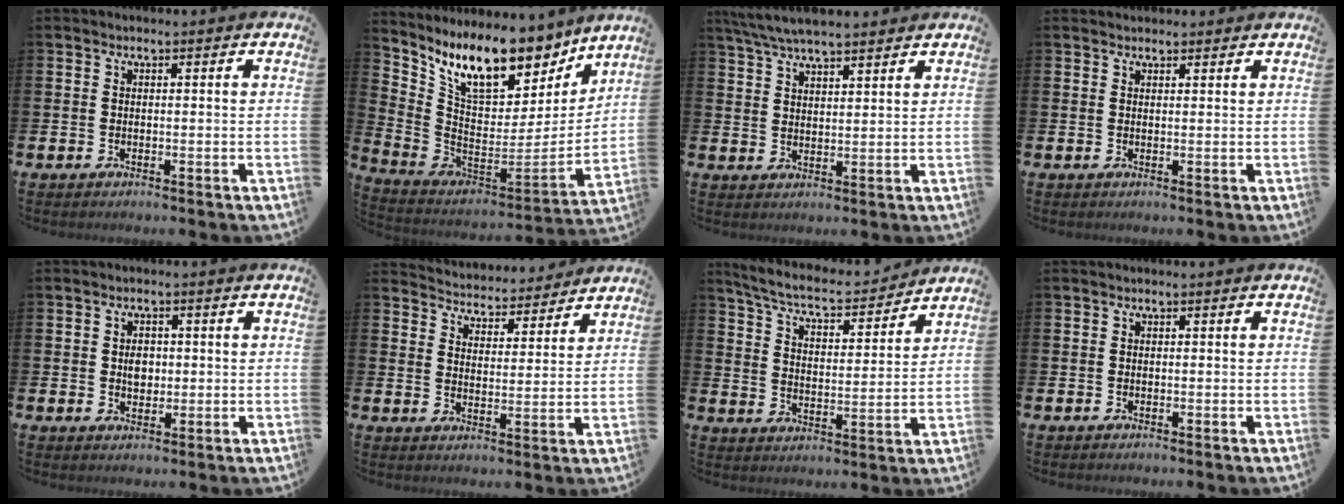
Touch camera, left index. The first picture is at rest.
{"total": 12.4, "force": [9.8, 5.3, 5.5], "torque": [-0.130, -0.062, 0.175]}
{"total": 5.8, "force": [5.4, 0.9, 1.8], "torque": [-0.052, -0.014, 0.100]}
{"total": 1.3, "force": [1.3, 0.4, 0.0], "torque": [0.013, -0.003, 0.020]}
{"total": 2.5, "force": [0.1, 1.9, 1.6], "torque": [-0.010, 0.000, -0.005]}
{"total": 4.4, "force": [4.3, 1.1, -0.5], "torque": [-0.007, -0.041, 0.070]}
{"total": 6.9, "force": [6.4, 1.2, 2.3], "torque": [-0.072, -0.046, 0.106]}
{"total": 0.0}